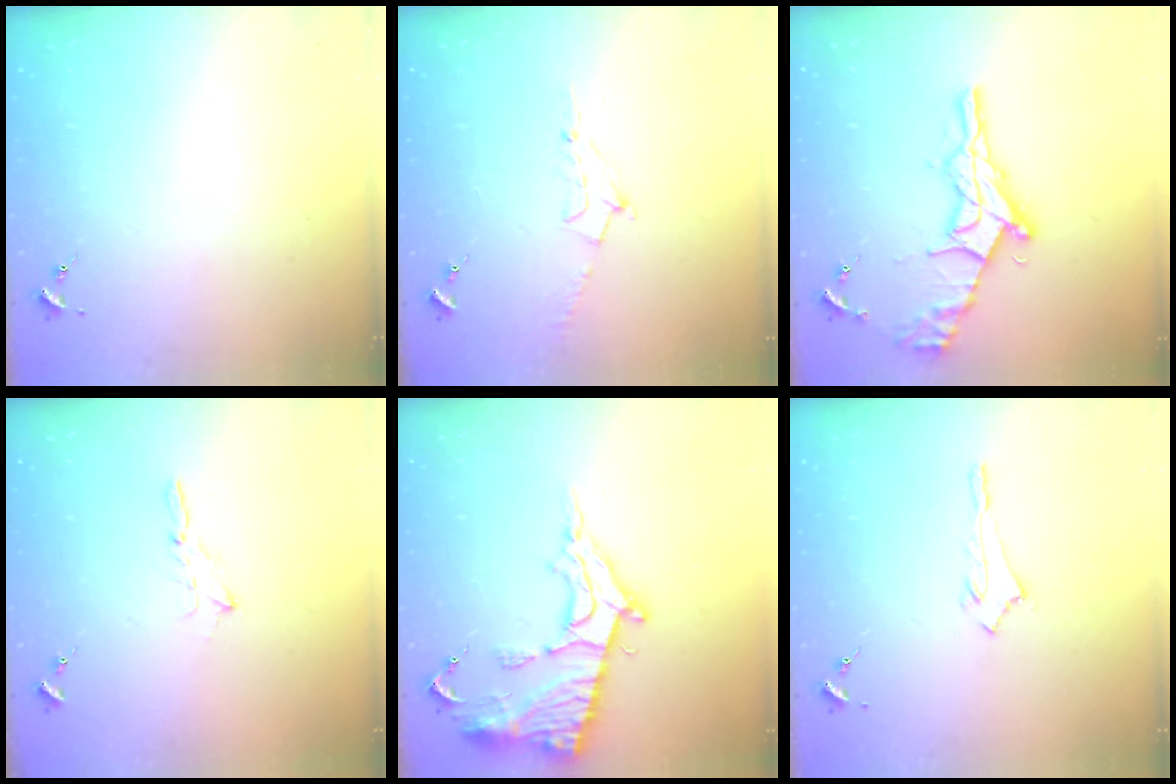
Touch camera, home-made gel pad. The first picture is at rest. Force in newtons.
{"total": 7.9, "press": 7.9, "slide": 1.0}
{"total": 19.0, "press": 18.9, "slide": 1.3}
{"total": 3.6, "press": 3.6, "slide": 0.1}
{"total": 16.6, "press": 16.5, "slide": 1.5}
{"total": 2.9, "press": 2.9, "slide": 0.2}